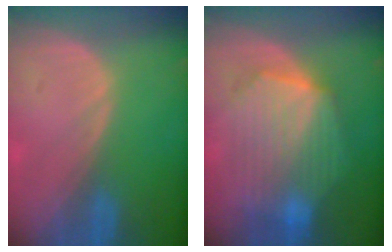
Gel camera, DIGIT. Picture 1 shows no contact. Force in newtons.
{"total": 10.3, "press": 10.3, "slide": 0.9}